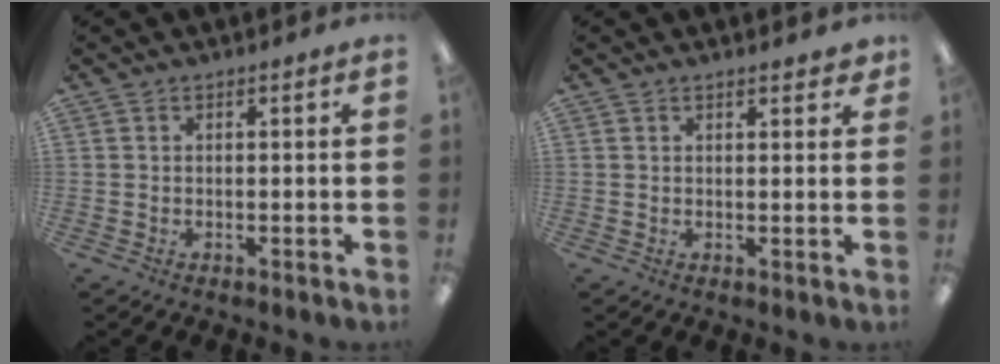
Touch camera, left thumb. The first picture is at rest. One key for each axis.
{"total": 1.8, "fx": 1.5, "fy": 0.6, "fz": 0.8, "tx": -0.002, "ty": -0.006, "tz": 0.024}